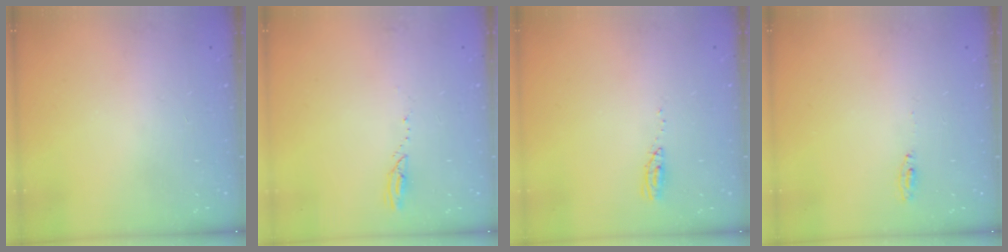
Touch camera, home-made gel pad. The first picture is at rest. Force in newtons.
{"total": 2.3, "press": 2.3, "slide": 0.3}
{"total": 3.6, "press": 3.3, "slide": 1.5}
{"total": 4.7, "press": 4.4, "slide": 1.5}